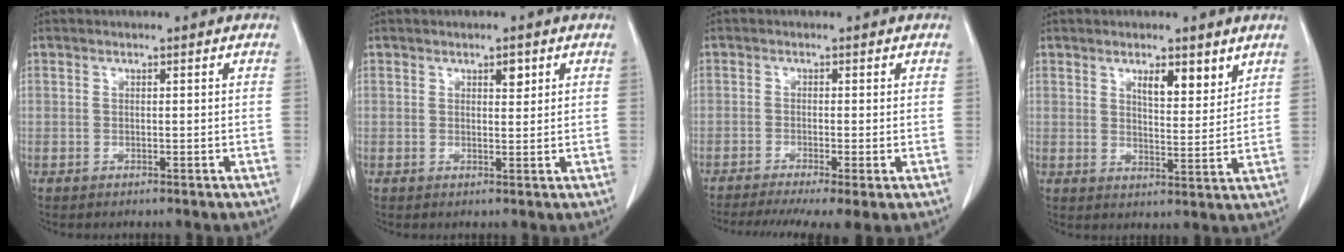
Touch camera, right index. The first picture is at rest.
{"total": 1.7, "force": [1.0, 0.7, 1.2], "torque": [-0.016, -0.004, 0.013]}
{"total": 8.5, "force": [-5.8, 1.2, 6.1], "torque": [-0.097, -0.011, -0.094]}
{"total": 5.4, "force": [3.5, 1.7, 3.8], "torque": [-0.060, -0.006, 0.056]}